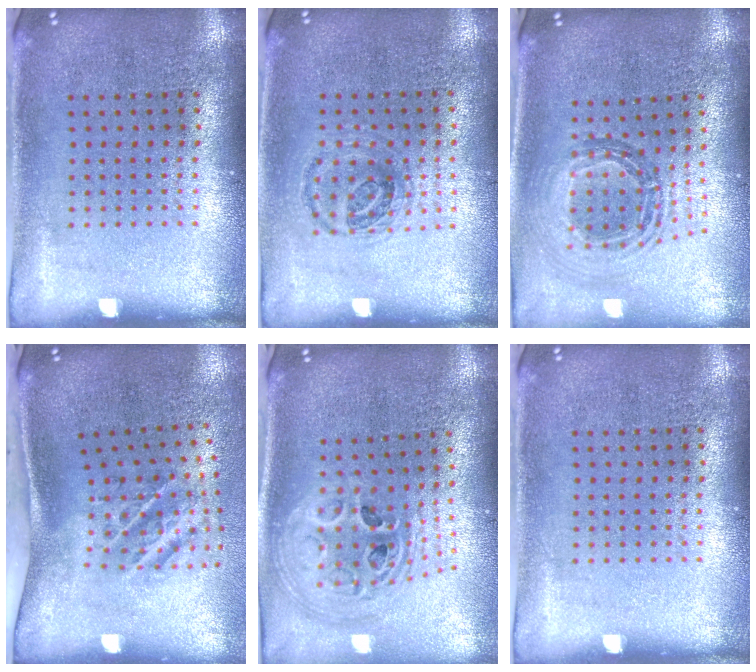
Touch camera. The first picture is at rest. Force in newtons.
{"total": 0.9, "press": 0.9, "slide": 0.2}
{"total": 0.9, "press": 0.9, "slide": 0.2}
{"total": 2.4, "press": 1.4, "slide": 2.0}
{"total": 2.5, "press": 1.8, "slide": 1.7}
{"total": 0.0}